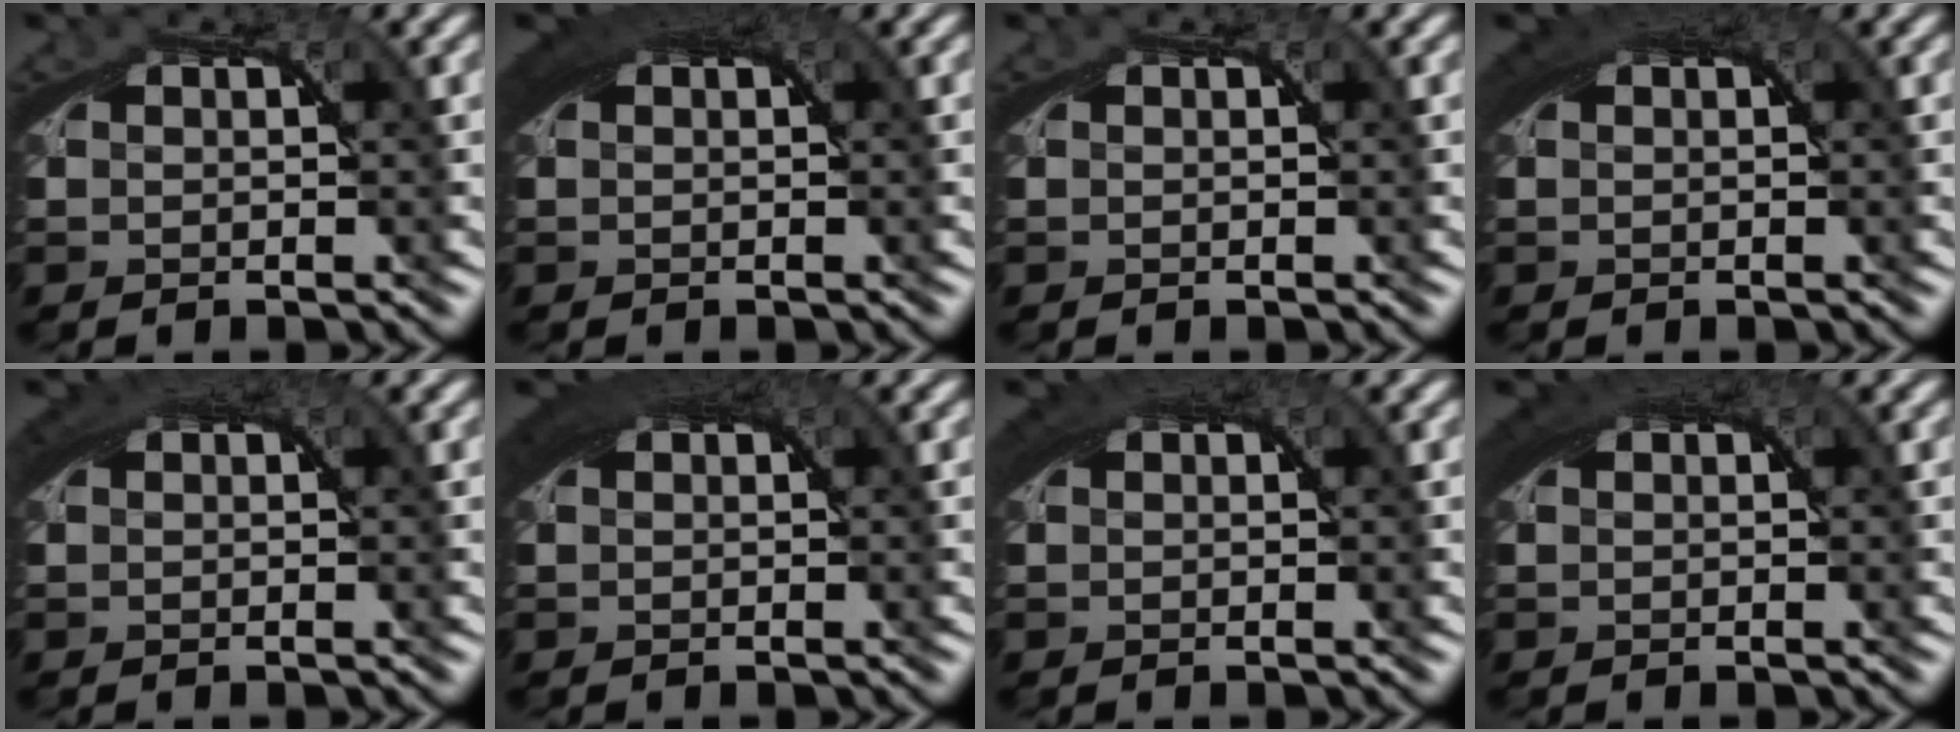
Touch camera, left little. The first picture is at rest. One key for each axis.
{"total": 3.9, "fx": 1.7, "fy": 1.4, "fz": 3.2, "tx": -0.045, "ty": 0.014, "tz": 0.022}
{"total": 0.0}
{"total": 3.2, "fx": 1.5, "fy": 1.1, "fz": 2.6, "tx": -0.037, "ty": 0.012, "tz": 0.020}
{"total": 2.8, "fx": 1.4, "fy": 0.9, "fz": 2.2, "tx": -0.034, "ty": 0.012, "tz": 0.019}
{"total": 4.1, "fx": 1.8, "fy": 1.4, "fz": 3.4, "tx": -0.045, "ty": 0.015, "tz": 0.023}
{"total": 3.1, "fx": 1.5, "fy": 1.0, "fz": 2.5, "tx": -0.038, "ty": 0.012, "tz": 0.020}
{"total": 3.3, "fx": 1.6, "fy": 1.1, "fz": 2.7, "tx": -0.040, "ty": 0.013, "tz": 0.020}